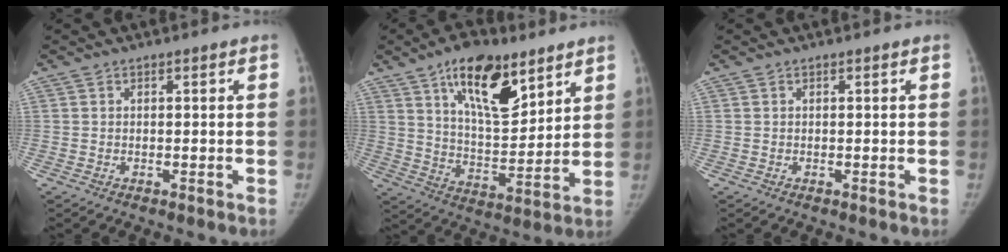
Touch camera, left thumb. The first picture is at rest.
{"total": 16.6, "force": [9.6, 7.2, 11.4], "torque": [-0.152, -0.052, 0.166]}
{"total": 0.0}